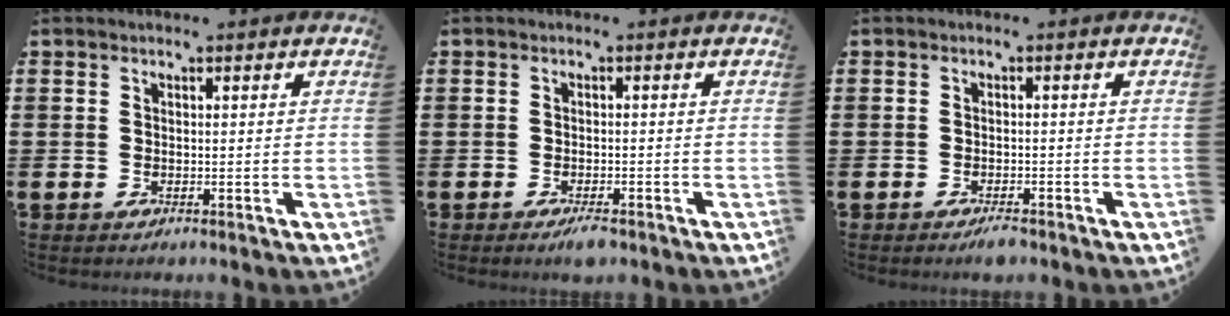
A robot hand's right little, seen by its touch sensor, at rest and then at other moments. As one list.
[{"total": 1.6, "force": [-1.2, 0.5, 1.0], "torque": [-0.019, 0.002, -0.023]}, {"total": 1.3, "force": [-1.1, 0.3, 0.5], "torque": [-0.010, 0.000, -0.023]}]